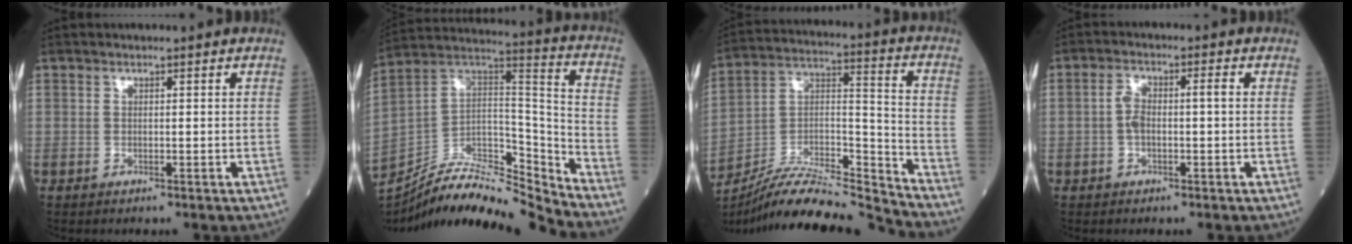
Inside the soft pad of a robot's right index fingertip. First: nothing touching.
{"total": 18.9, "force": [-18.1, 1.1, 5.3], "torque": [-0.095, 0.051, -0.309]}
{"total": 17.9, "force": [-17.2, -0.6, 5.2], "torque": [-0.089, 0.034, -0.298]}
{"total": 3.7, "force": [-0.2, 1.2, 3.4], "torque": [-0.071, 0.017, -0.004]}